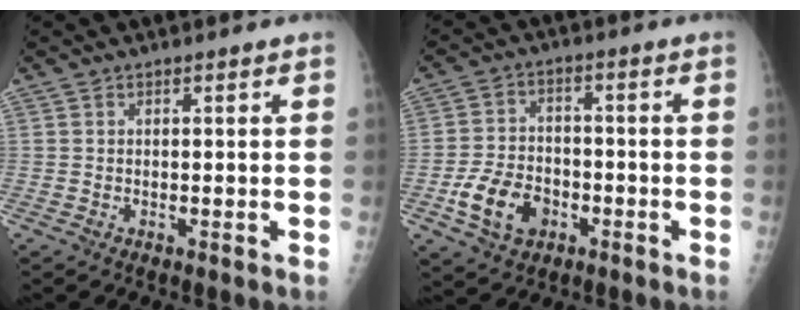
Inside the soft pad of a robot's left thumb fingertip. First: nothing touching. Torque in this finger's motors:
{"motor_torque": [-0.68, 1.04, 0.49, 0.19, 0.08]}